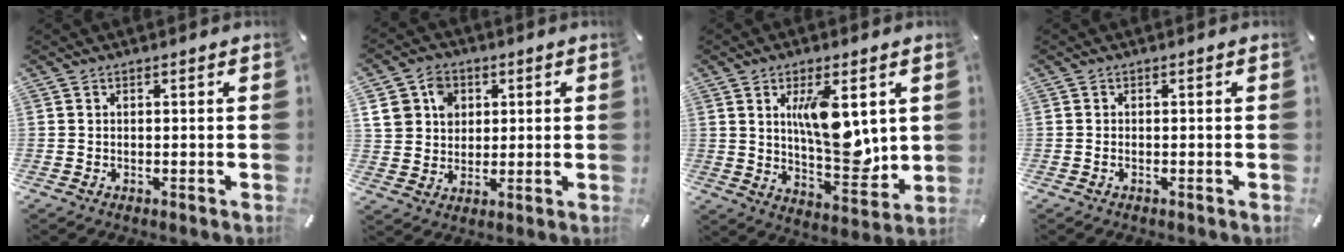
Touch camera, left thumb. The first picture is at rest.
{"total": 9.7, "force": [3.1, 8.5, 3.3], "torque": [-0.058, 0.008, 0.062]}
{"total": 13.5, "force": [4.1, 5.8, 11.4], "torque": [-0.180, -0.029, 0.062]}
{"total": 0.7, "force": [-0.4, 0.3, 0.5], "torque": [-0.012, -0.003, -0.007]}